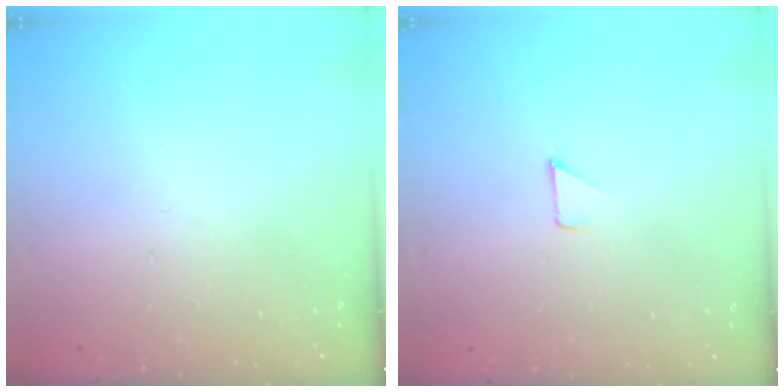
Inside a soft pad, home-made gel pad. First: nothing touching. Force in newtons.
{"total": 2.9, "press": 2.8, "slide": 0.3}